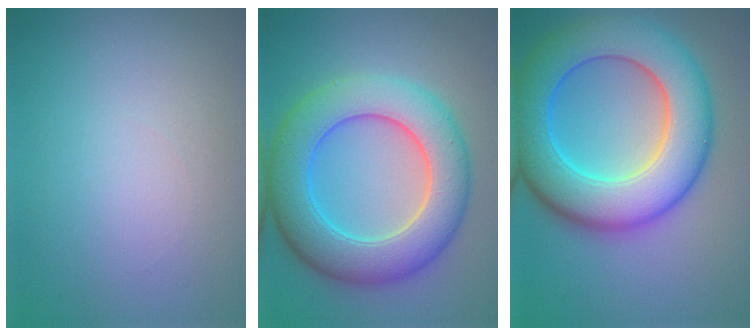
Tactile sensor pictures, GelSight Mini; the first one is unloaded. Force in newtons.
{"total": 8.9, "press": 8.9, "slide": 0.5}
{"total": 11.0, "press": 11.0, "slide": 0.2}